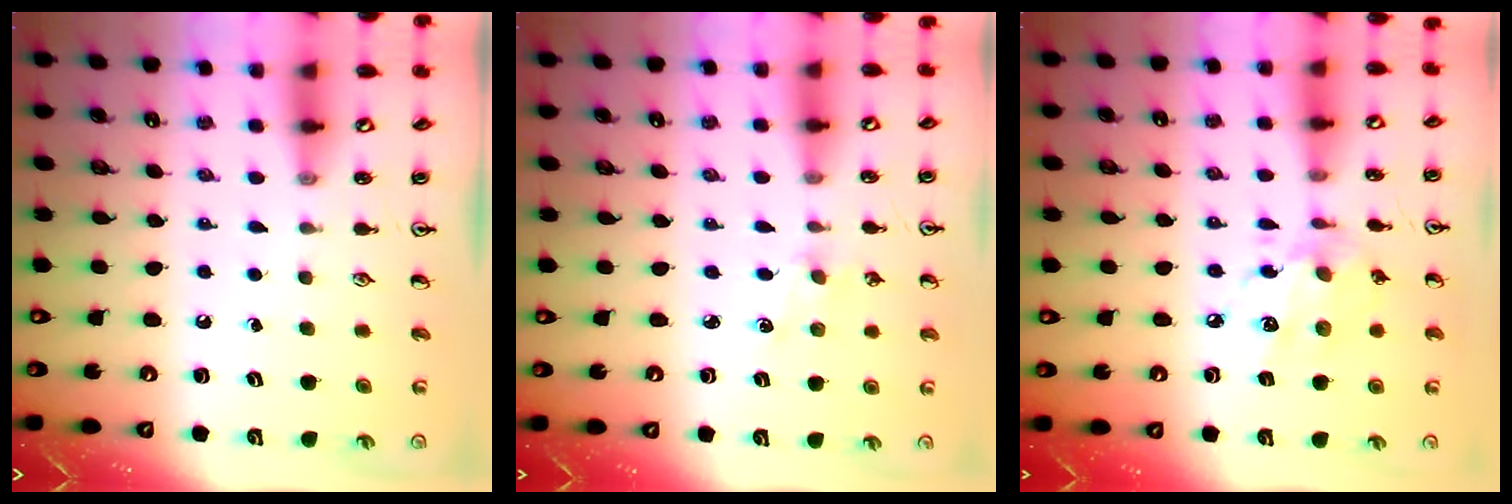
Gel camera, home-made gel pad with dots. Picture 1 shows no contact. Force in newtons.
{"total": 1.5, "press": 1.4, "slide": 0.2}
{"total": 12.1, "press": 12.0, "slide": 0.7}